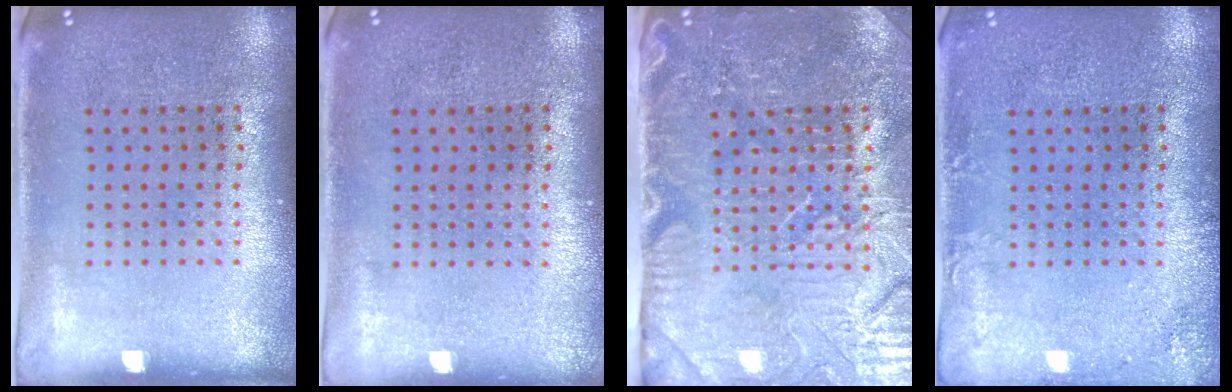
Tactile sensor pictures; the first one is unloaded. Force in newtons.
{"total": 0.0}
{"total": 5.0, "press": 4.5, "slide": 2.2}
{"total": 1.6, "press": 1.6, "slide": 0.1}